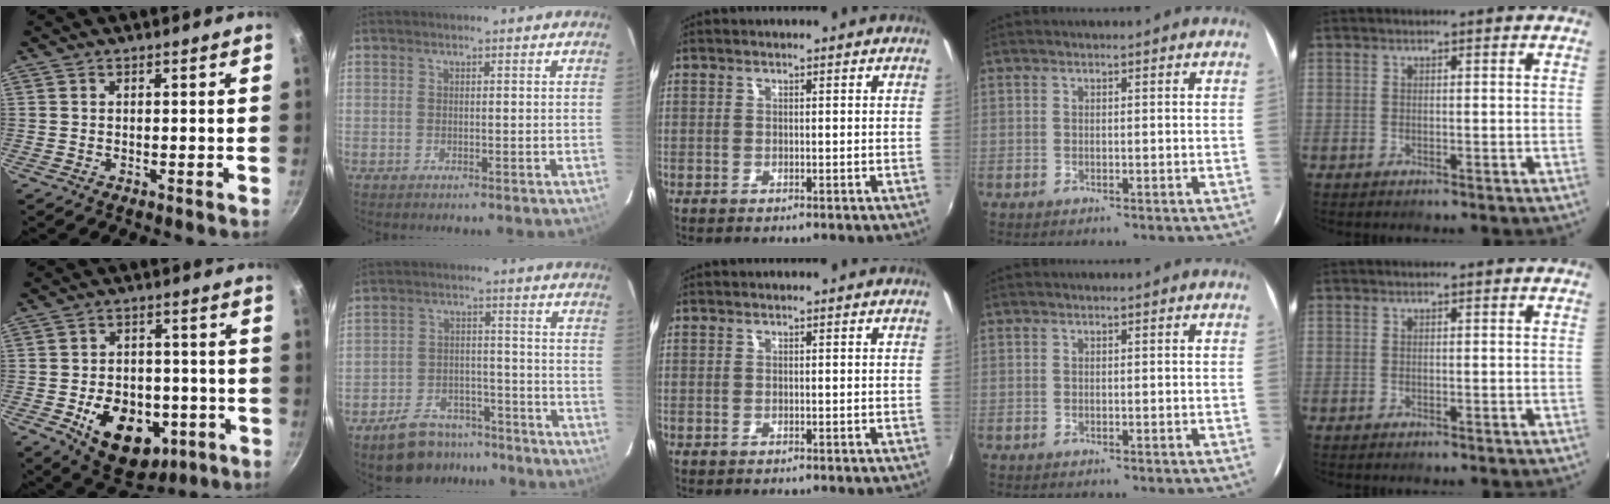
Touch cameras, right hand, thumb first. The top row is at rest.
{"thumb": {"total": 16.4, "force": [-5.2, 11.4, 10.5], "torque": [-0.122, 0.022, -0.057]}, "index": {"total": 11.3, "force": [-8.9, 6.0, 3.4], "torque": [-0.083, 0.020, -0.118]}}